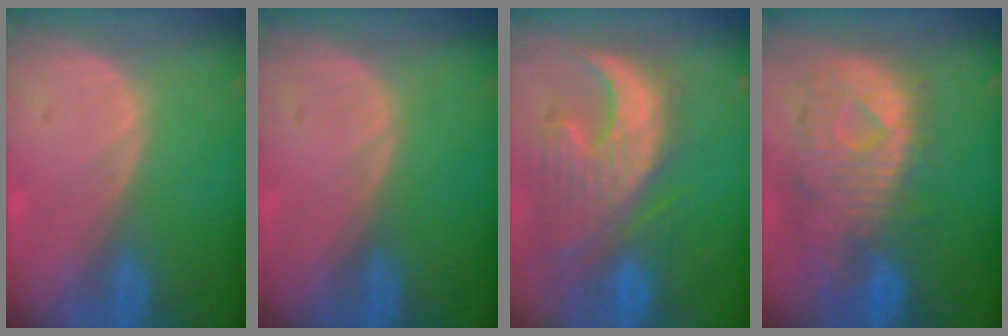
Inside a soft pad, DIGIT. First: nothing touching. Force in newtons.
{"total": 0.0}
{"total": 12.8, "press": 11.2, "slide": 6.2}
{"total": 11.4, "press": 9.9, "slide": 5.7}